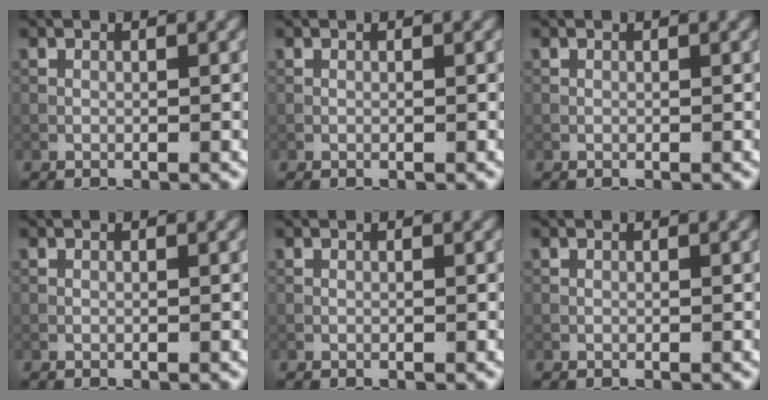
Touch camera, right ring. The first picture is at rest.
{"total": 0.0}
{"total": 0.0}
{"total": 0.0}
{"total": 0.0}
{"total": 0.0}